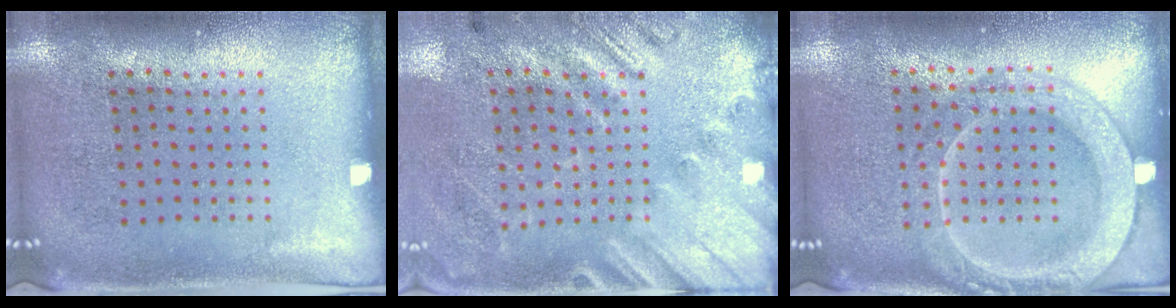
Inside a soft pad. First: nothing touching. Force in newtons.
{"total": 2.6, "press": 1.9, "slide": 1.8}
{"total": 2.0, "press": 2.0, "slide": 0.3}